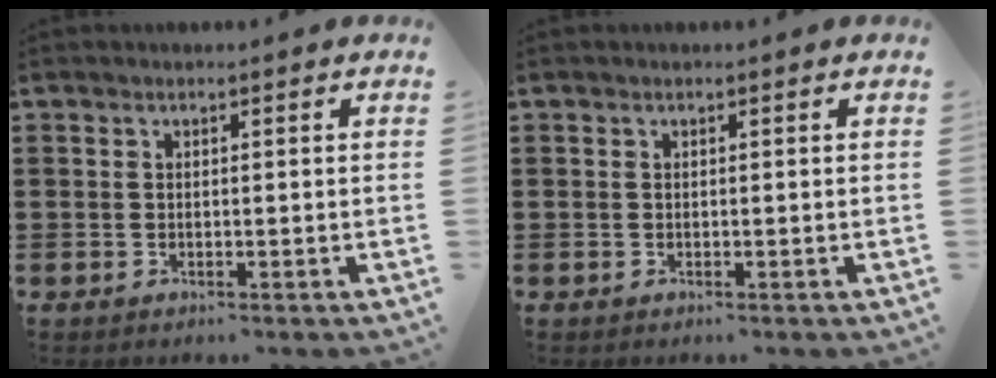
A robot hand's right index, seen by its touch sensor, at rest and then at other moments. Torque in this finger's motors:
{"motor_torque": [0.06, 0.06, 0.00, 0.00]}